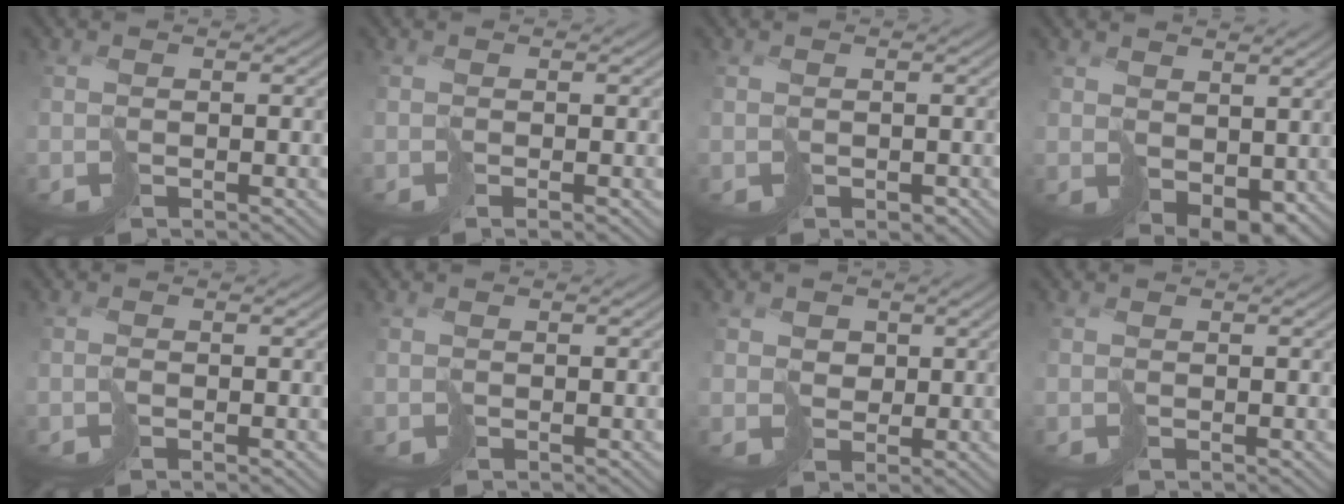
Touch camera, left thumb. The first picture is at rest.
{"total": 0.6, "force": [-0.4, -0.1, 0.4], "torque": [-0.003, 0.001, -0.004]}
{"total": 1.0, "force": [-0.1, 0.9, 0.5], "torque": [-0.002, -0.002, 0.002]}
{"total": 6.0, "force": [2.0, 4.1, 3.9], "torque": [-0.090, -0.022, 0.050]}
{"total": 0.5, "force": [-0.2, -0.3, -0.3], "torque": [0.011, 0.007, -0.006]}
{"total": 0.0}
{"total": 2.4, "force": [1.5, 1.8, -0.1], "torque": [0.002, 0.006, 0.031]}
{"total": 0.0}